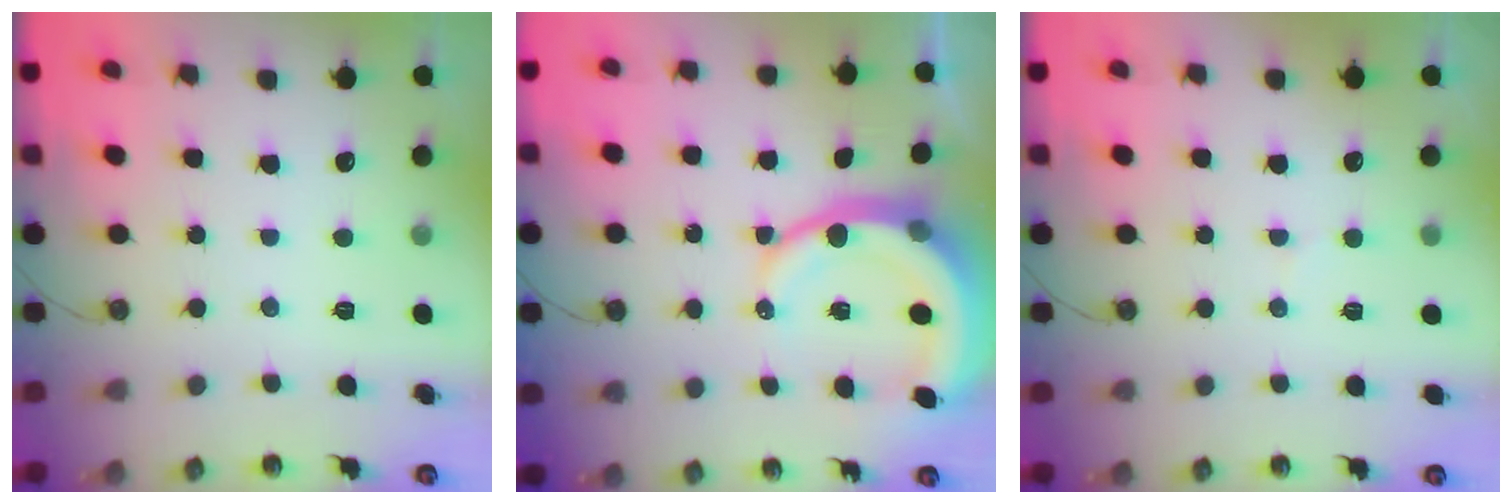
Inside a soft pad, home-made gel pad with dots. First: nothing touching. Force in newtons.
{"total": 12.2, "press": 12.1, "slide": 1.5}
{"total": 4.7, "press": 4.7, "slide": 0.3}